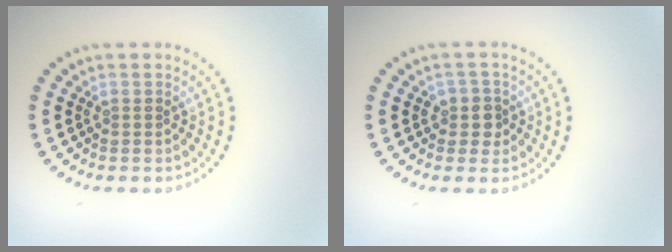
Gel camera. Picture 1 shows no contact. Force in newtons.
{"total": 1.9, "press": 1.6, "slide": 1.1}